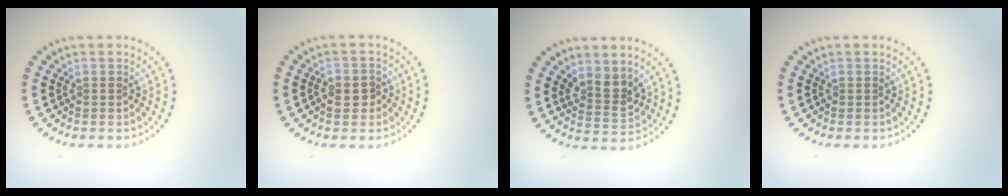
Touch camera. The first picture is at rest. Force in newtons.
{"total": 2.3, "press": 2.2, "slide": 0.5}
{"total": 2.7, "press": 2.3, "slide": 1.3}
{"total": 0.0}